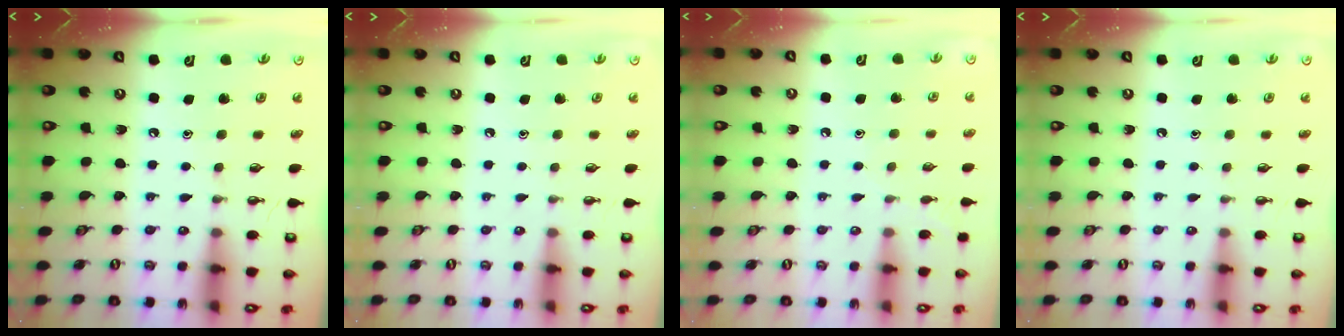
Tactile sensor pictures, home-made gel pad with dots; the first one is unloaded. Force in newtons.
{"total": 0.0}
{"total": 4.1, "press": 4.1, "slide": 0.4}
{"total": 0.0}